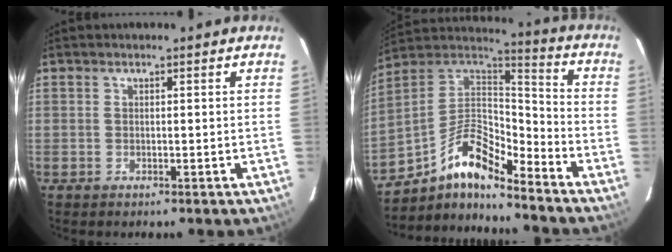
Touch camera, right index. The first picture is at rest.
{"total": 13.6, "force": [-9.5, 4.5, 8.6], "torque": [-0.168, 0.018, -0.185]}